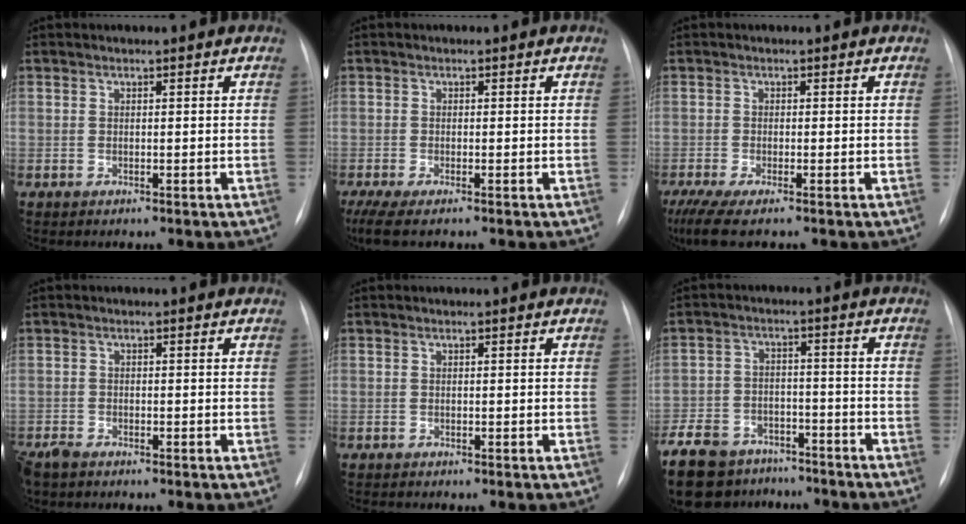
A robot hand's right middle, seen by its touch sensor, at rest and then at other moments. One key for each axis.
{"total": 4.3, "fx": -3.3, "fy": 0.4, "fz": 2.8, "tx": -0.052, "ty": -0.007, "tz": -0.058}
{"total": 5.5, "fx": -4.1, "fy": 0.5, "fz": 3.5, "tx": -0.065, "ty": -0.013, "tz": -0.073}
{"total": 3.2, "fx": -2.7, "fy": 1.2, "fz": 1.3, "tx": -0.028, "ty": -0.006, "tz": -0.049}
{"total": 0.7, "fx": -0.6, "fy": -0.1, "fz": 0.2, "tx": -0.003, "ty": -0.001, "tz": -0.011}
{"total": 18.1, "fx": -14.1, "fy": 9.2, "fz": 6.8, "tx": -0.182, "ty": -0.011, "tz": -0.209}